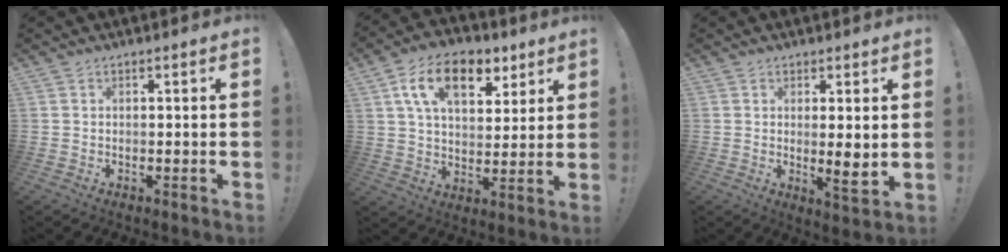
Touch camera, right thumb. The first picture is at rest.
{"total": 16.3, "force": [7.7, 9.5, 10.7], "torque": [-0.159, -0.026, 0.136]}
{"total": 5.5, "force": [0.7, 0.8, 5.4], "torque": [-0.062, -0.021, 0.012]}